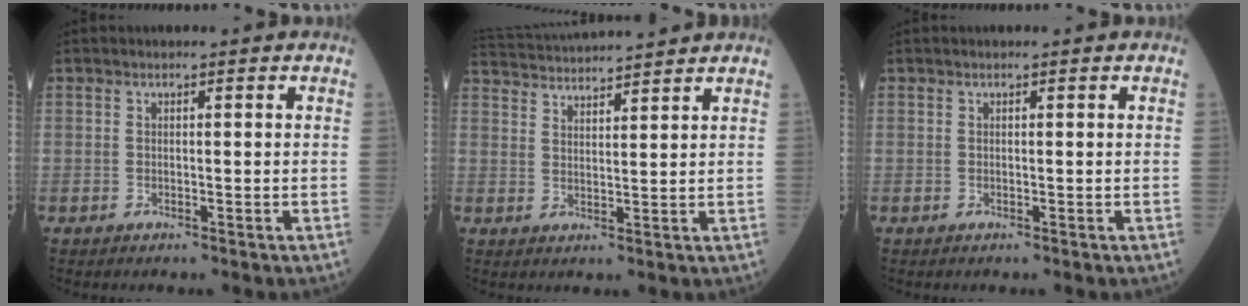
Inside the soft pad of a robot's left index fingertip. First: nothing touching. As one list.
[{"total": 11.3, "force": [10.8, 0.0, 3.3], "torque": [-0.074, 0.032, 0.172]}, {"total": 0.0}]